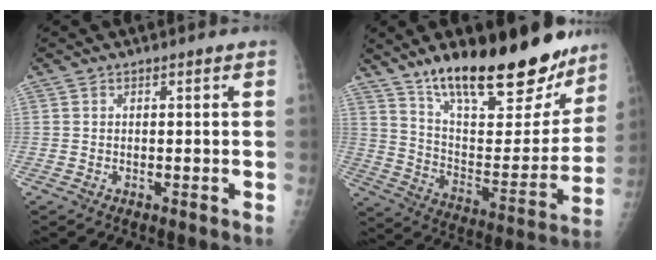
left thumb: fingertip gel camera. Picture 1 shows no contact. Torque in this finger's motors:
{"motor_torque": [0.92, 0.98, 1.39, -1.38, 0.13]}